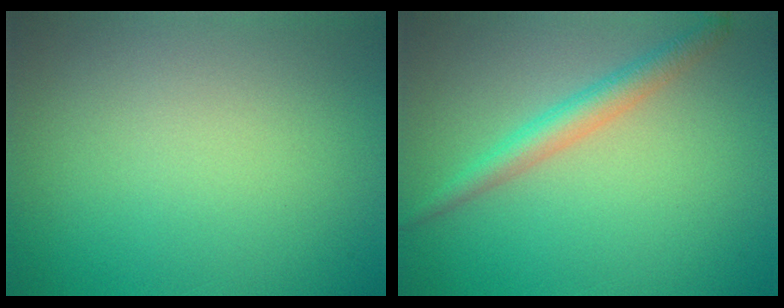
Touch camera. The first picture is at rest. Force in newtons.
{"total": 2.7, "press": 2.7, "slide": 0.2}